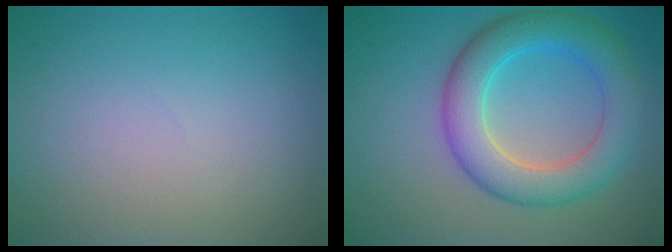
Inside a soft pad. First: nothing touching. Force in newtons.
{"total": 6.4, "press": 6.4, "slide": 0.1}